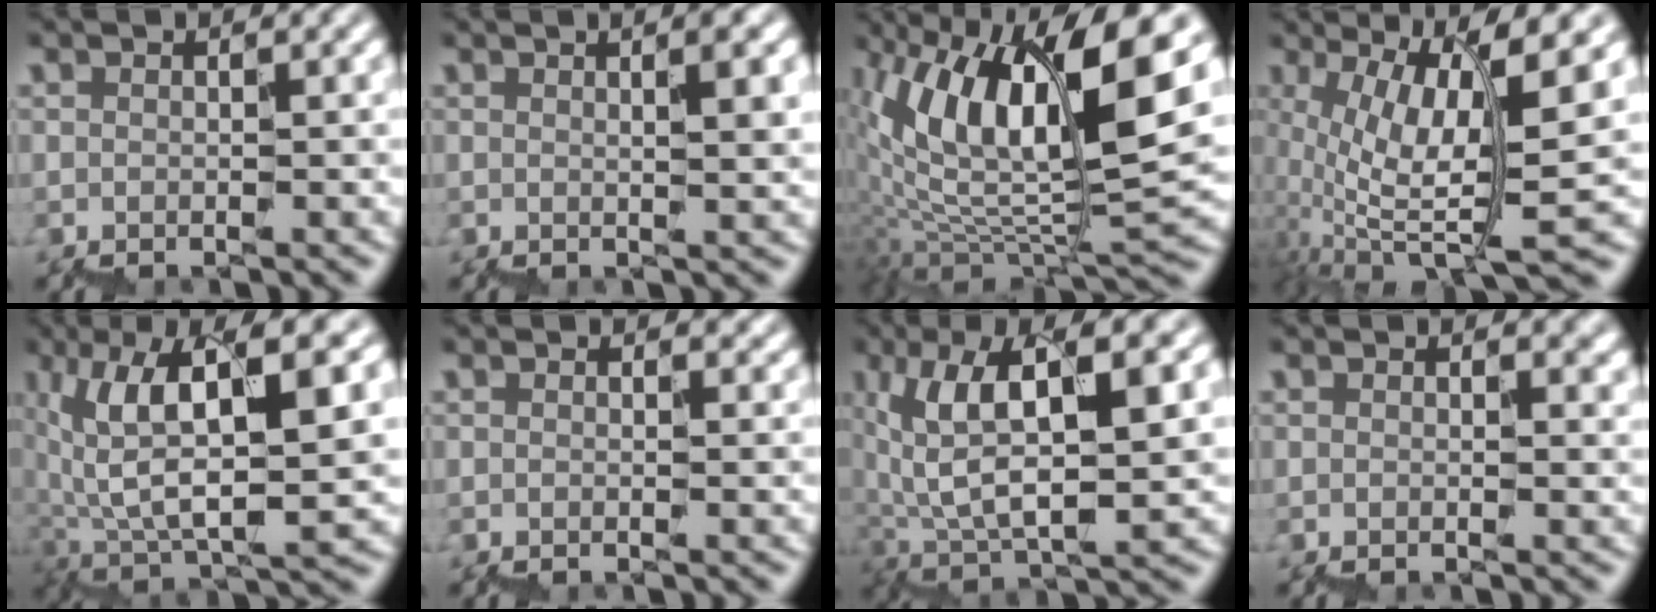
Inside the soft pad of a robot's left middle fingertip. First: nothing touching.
{"total": 3.5, "force": [1.2, 1.2, 3.1], "torque": [-0.021, 0.017, 0.014]}
{"total": 13.5, "force": [3.8, 5.0, 11.9], "torque": [-0.238, 0.007, 0.073]}
{"total": 7.8, "force": [1.2, 2.0, 7.5], "torque": [-0.146, 0.008, 0.029]}
{"total": 9.1, "force": [2.8, 2.6, 8.3], "torque": [-0.152, 0.016, 0.056]}
{"total": 1.3, "force": [0.8, 0.7, 0.7], "torque": [0.004, 0.011, 0.004]}
{"total": 7.4, "force": [2.8, 2.2, 6.4], "torque": [-0.125, 0.013, 0.055]}
{"total": 2.3, "force": [1.0, 1.2, 1.6], "torque": [0.001, 0.015, 0.009]}